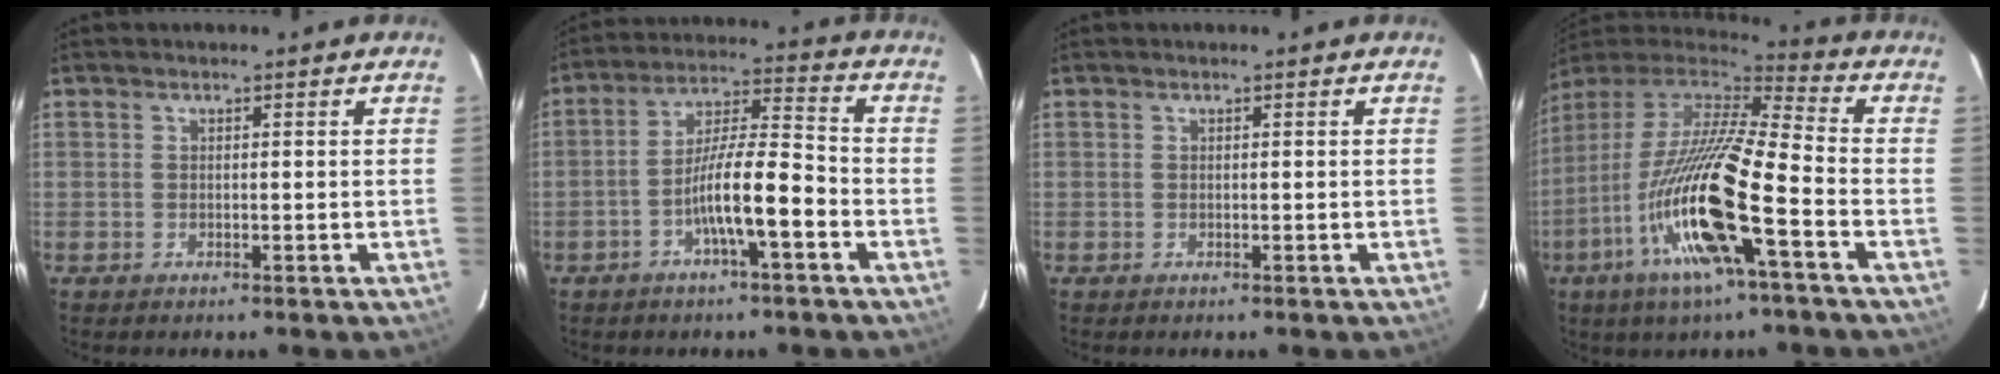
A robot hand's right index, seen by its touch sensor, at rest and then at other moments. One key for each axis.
{"total": 10.2, "fx": -4.0, "fy": 1.0, "fz": 9.3, "tx": -0.170, "ty": 0.016, "tz": -0.071}
{"total": 0.0}
{"total": 20.9, "fx": -7.4, "fy": 1.8, "fz": 19.4, "tx": -0.413, "ty": -0.032, "tz": -0.146}